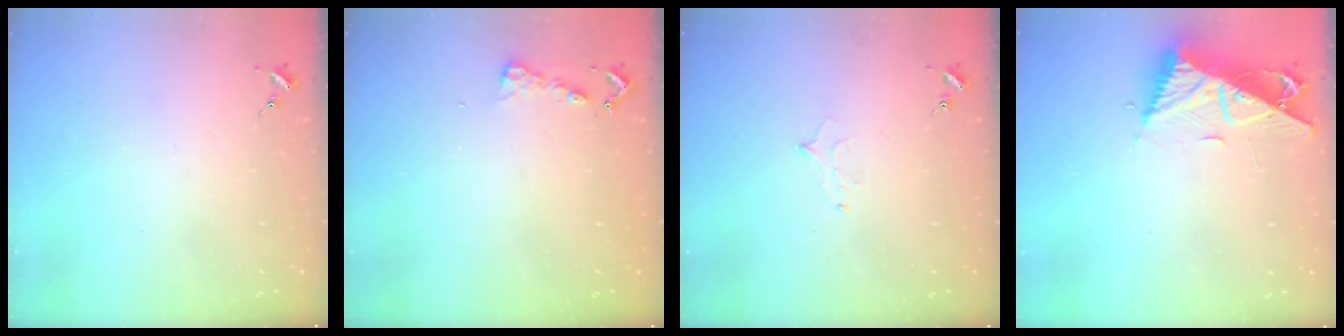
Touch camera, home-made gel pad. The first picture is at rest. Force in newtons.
{"total": 4.6, "press": 4.6, "slide": 0.4}
{"total": 5.8, "press": 5.7, "slide": 0.6}
{"total": 11.7, "press": 11.6, "slide": 0.9}